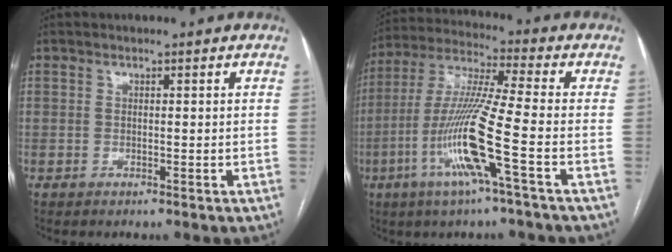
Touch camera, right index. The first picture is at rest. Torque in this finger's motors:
{"motor_torque": [2.14, 0.00, 1.05, 0.21]}